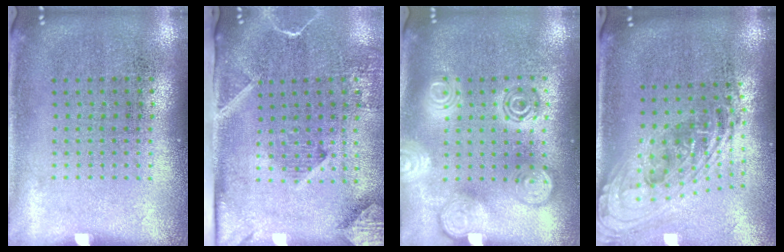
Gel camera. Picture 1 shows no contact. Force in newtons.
{"total": 2.9, "press": 2.1, "slide": 2.0}
{"total": 2.8, "press": 2.8, "slide": 0.5}
{"total": 2.2, "press": 1.6, "slide": 1.5}